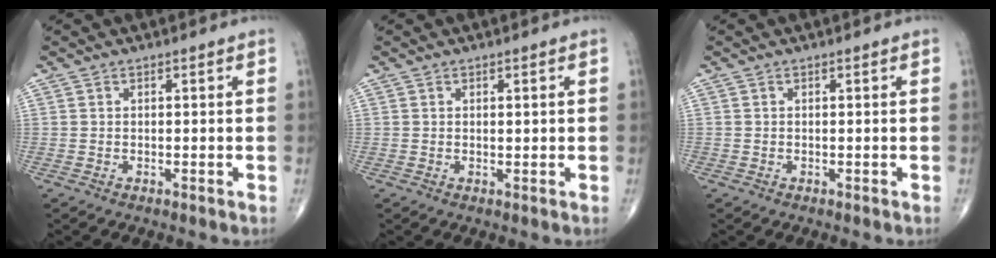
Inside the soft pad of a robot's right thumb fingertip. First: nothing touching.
{"total": 0.8, "force": [0.2, 0.3, 0.8], "torque": [-0.009, -0.001, 0.004]}
{"total": 0.0}